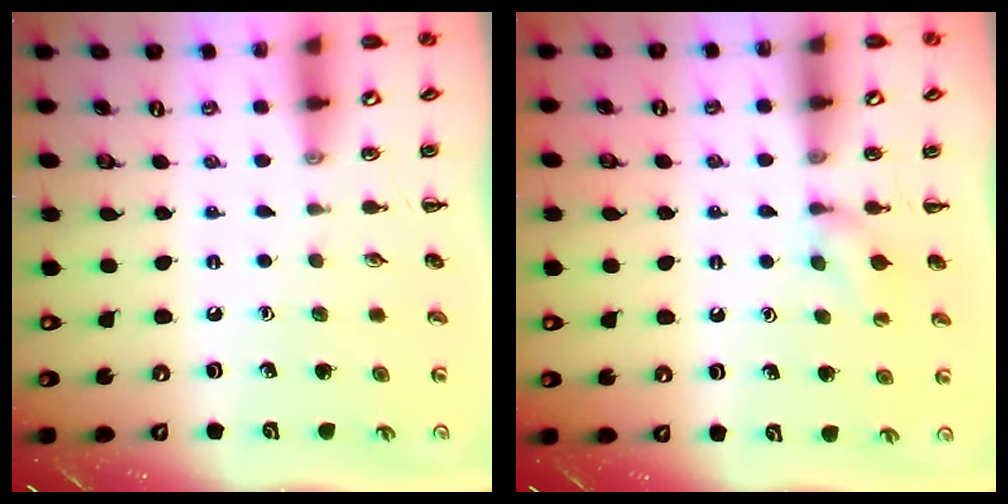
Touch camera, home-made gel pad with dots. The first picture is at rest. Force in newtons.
{"total": 3.6, "press": 3.4, "slide": 1.1}